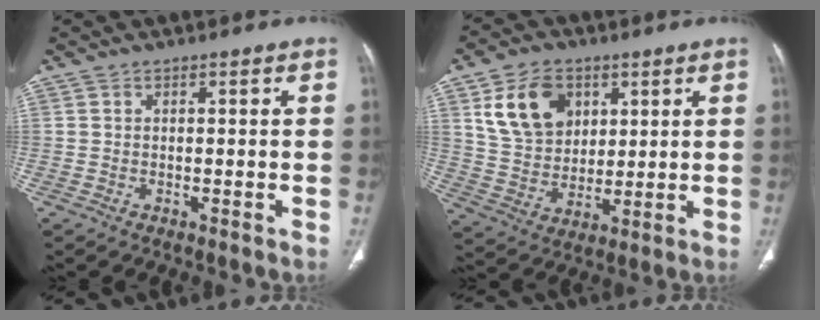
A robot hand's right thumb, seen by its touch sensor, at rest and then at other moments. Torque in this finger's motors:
{"motor_torque": [-0.62, 0.76, 0.18, -0.13, 0.15]}